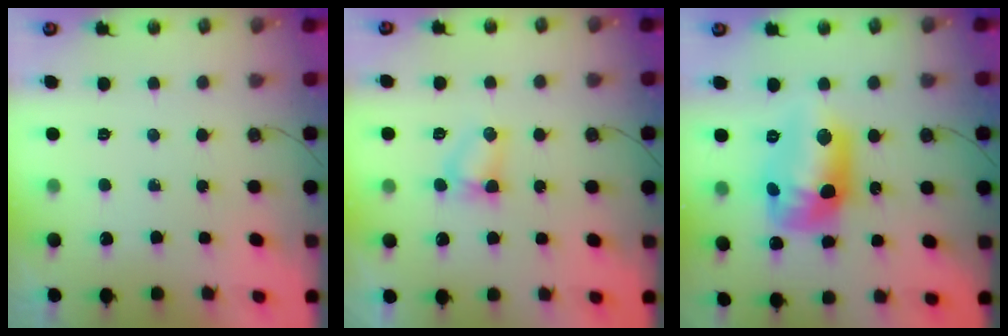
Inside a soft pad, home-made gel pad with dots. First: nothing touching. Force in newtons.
{"total": 3.5, "press": 3.4, "slide": 0.5}
{"total": 15.1, "press": 15.0, "slide": 1.1}